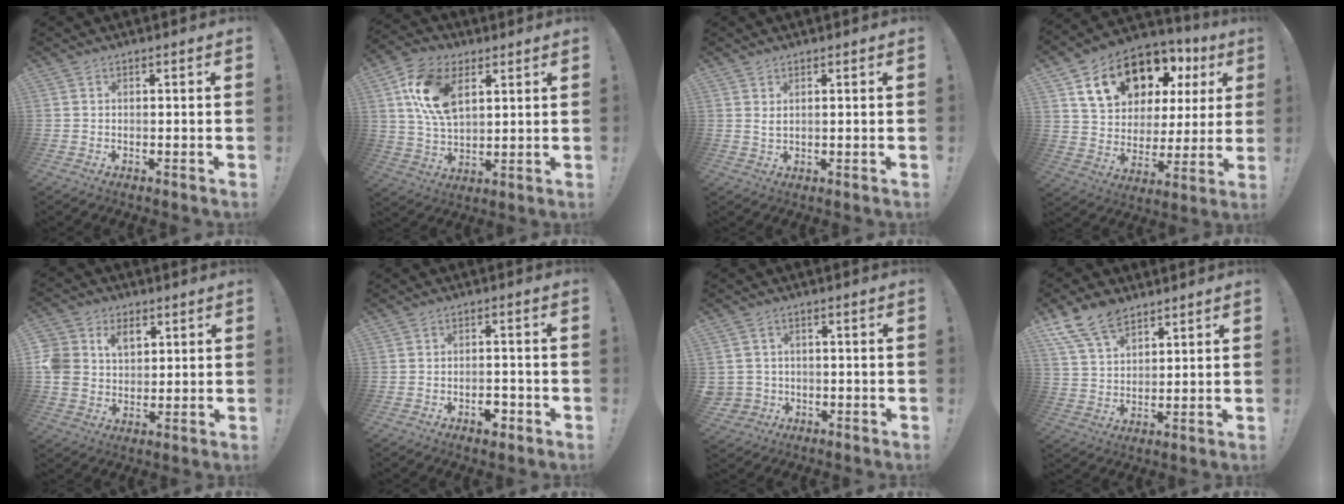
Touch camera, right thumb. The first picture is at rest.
{"total": 15.7, "force": [6.0, 9.6, 10.9], "torque": [-0.219, -0.006, 0.110]}
{"total": 1.7, "force": [0.9, 0.3, 1.4], "torque": [-0.017, -0.005, 0.014]}
{"total": 18.6, "force": [10.7, 11.6, 9.7], "torque": [-0.161, -0.053, 0.211]}
{"total": 9.6, "force": [3.9, 7.9, 3.8], "torque": [-0.083, -0.016, 0.077]}
{"total": 3.7, "force": [-2.2, 2.0, 2.3], "torque": [-0.022, 0.009, -0.039]}
{"total": 3.1, "force": [0.1, 3.0, 0.8], "torque": [-0.016, 0.002, 0.006]}
{"total": 11.6, "force": [8.4, 6.3, 4.8], "torque": [-0.092, -0.042, 0.164]}